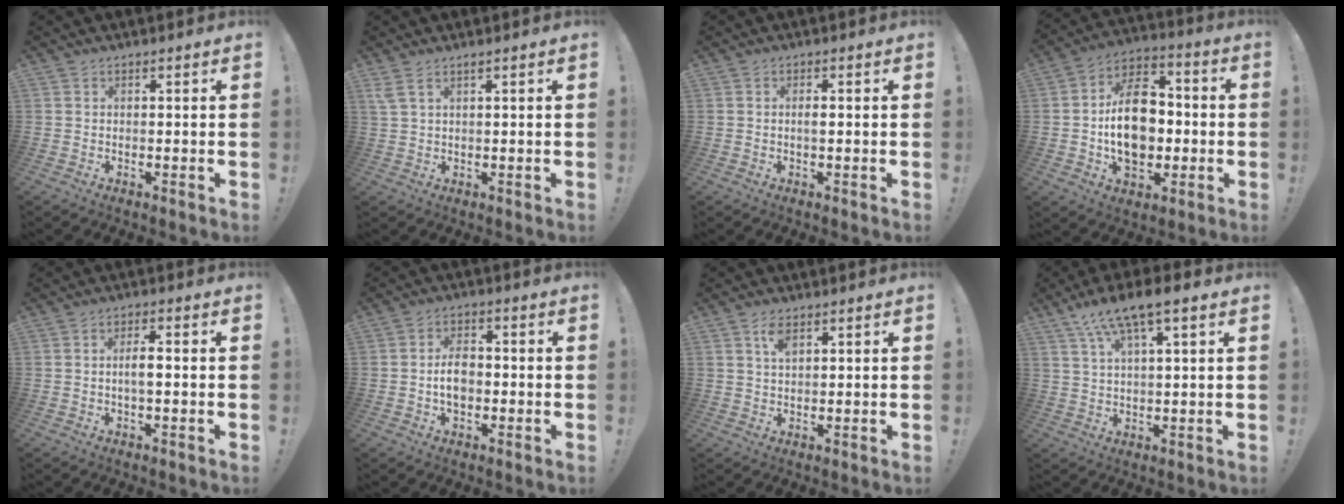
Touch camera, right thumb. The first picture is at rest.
{"total": 3.2, "force": [1.9, 0.8, 2.5], "torque": [-0.057, 0.001, 0.037]}
{"total": 1.5, "force": [-0.3, 0.4, 1.5], "torque": [-0.025, 0.001, -0.007]}
{"total": 18.1, "force": [-1.3, 12.7, 12.9], "torque": [-0.224, 0.012, -0.022]}
{"total": 3.9, "force": [-0.5, 1.2, 3.7], "torque": [-0.065, 0.005, -0.012]}
{"total": 6.3, "force": [-1.0, 4.3, 4.4], "torque": [-0.069, 0.011, -0.020]}
{"total": 4.0, "force": [2.0, 1.8, 2.9], "torque": [-0.048, -0.005, 0.032]}
{"total": 10.0, "force": [6.1, 2.0, 7.7], "torque": [-0.146, -0.023, 0.111]}